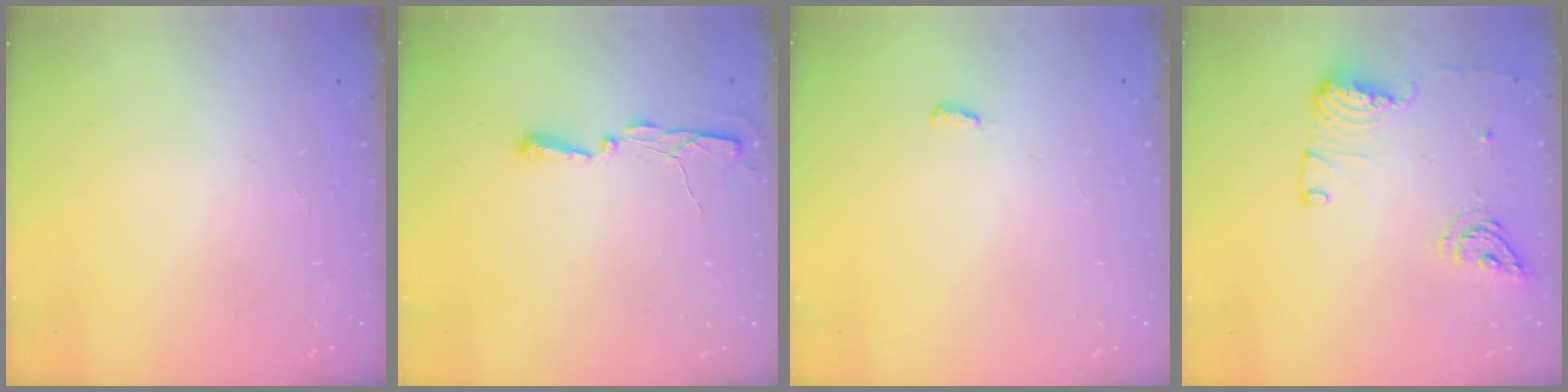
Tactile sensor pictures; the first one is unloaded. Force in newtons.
{"total": 3.9, "press": 3.9, "slide": 0.4}
{"total": 4.9, "press": 2.7, "slide": 4.0}
{"total": 14.0, "press": 13.8, "slide": 2.7}